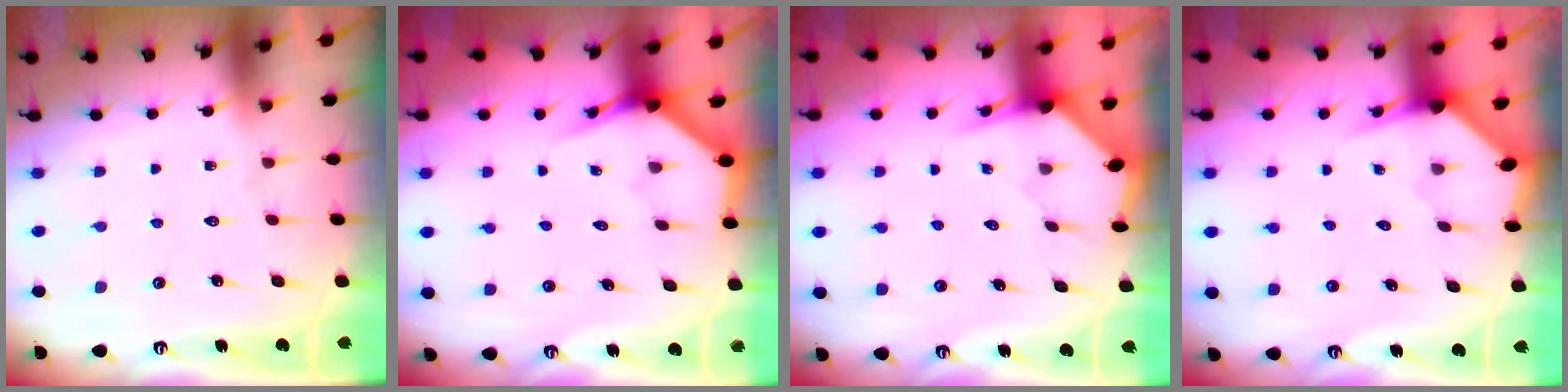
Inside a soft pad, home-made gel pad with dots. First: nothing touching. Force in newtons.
{"total": 4.0, "press": 4.0, "slide": 0.2}
{"total": 3.2, "press": 3.2, "slide": 0.3}
{"total": 2.8, "press": 2.8, "slide": 0.2}